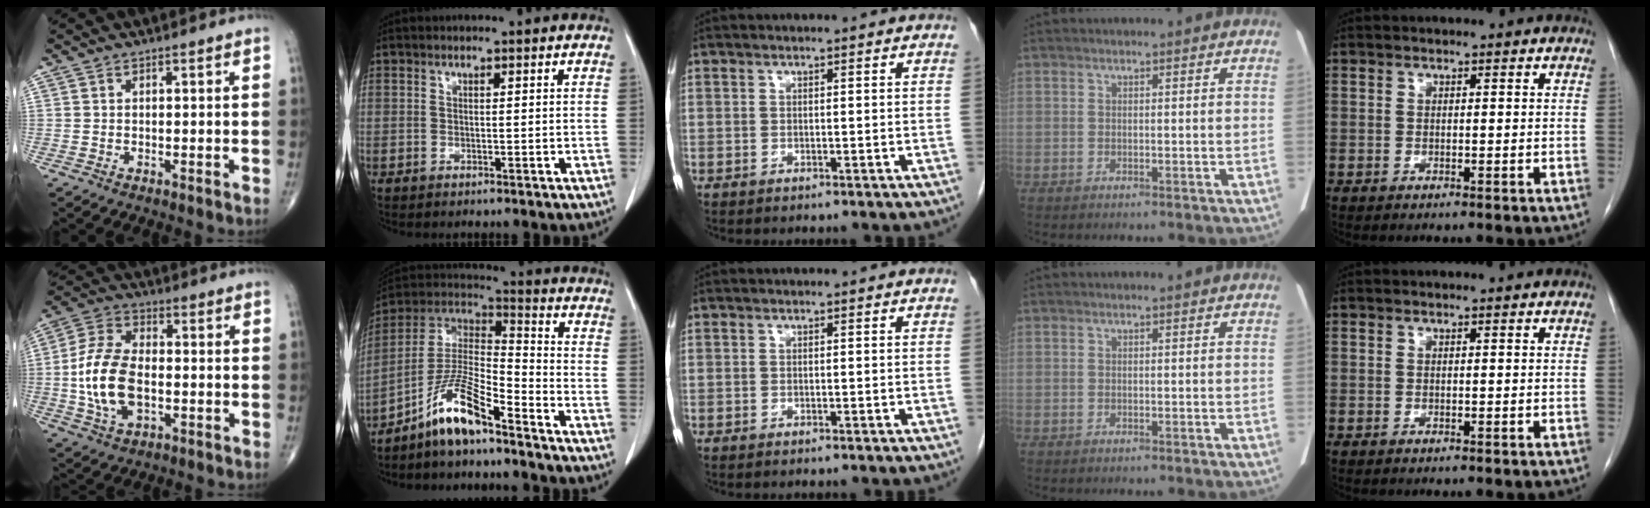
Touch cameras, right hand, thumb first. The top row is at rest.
{"thumb": {"total": 13.5, "force": [-2.0, 7.7, 10.9], "torque": [-0.218, 0.016, -0.038]}, "index": {"total": 10.7, "force": [-7.6, 2.1, 7.3], "torque": [-0.153, 0.013, -0.142]}}